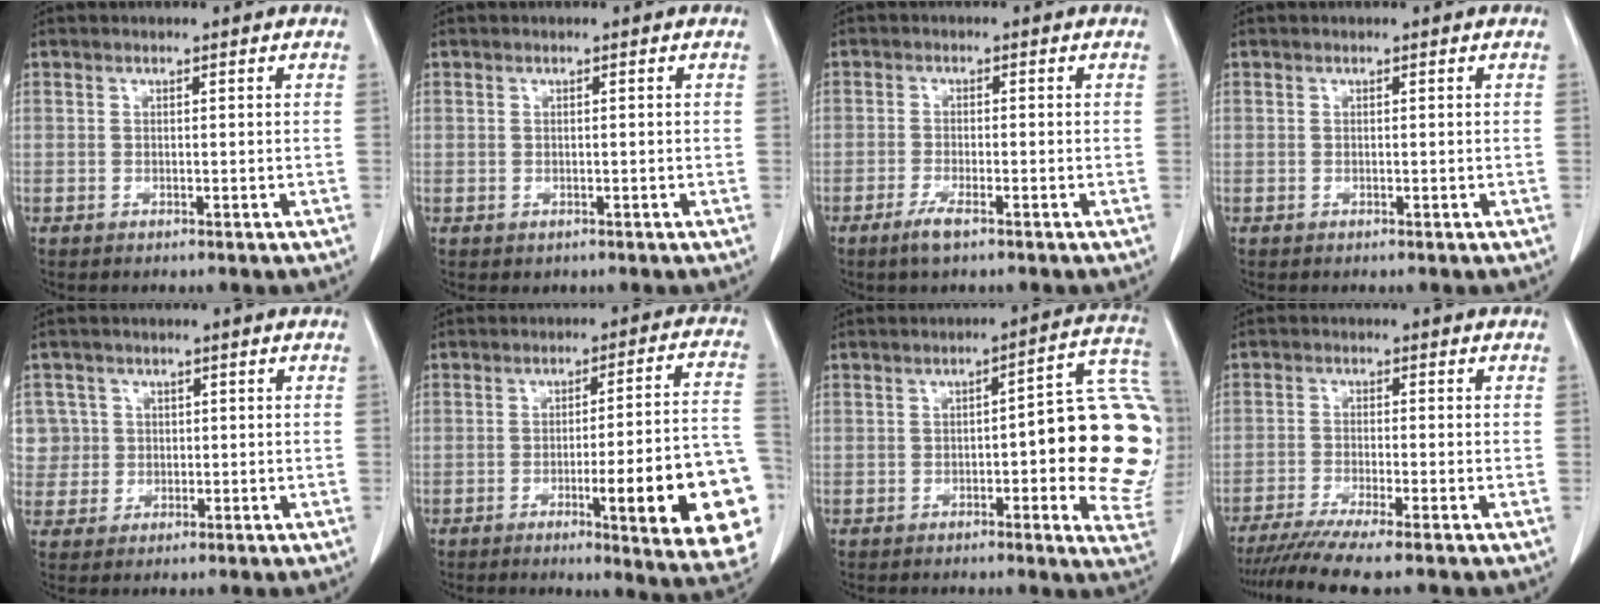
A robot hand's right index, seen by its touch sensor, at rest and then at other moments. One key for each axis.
{"total": 0.7, "fx": -0.1, "fy": 0.7, "fz": 0.0, "tx": 0.000, "ty": 0.003, "tz": -0.001}
{"total": 2.8, "fx": -1.9, "fy": 0.5, "fz": 2.0, "tx": -0.046, "ty": -0.003, "tz": -0.038}
{"total": 0.0}
{"total": 4.8, "fx": 1.0, "fy": 4.7, "fz": -0.3, "tx": 0.021, "ty": 0.014, "tz": 0.021}
{"total": 18.9, "fx": -5.8, "fy": 1.7, "fz": 17.9, "tx": -0.142, "ty": 0.011, "tz": -0.066}
{"total": 17.7, "fx": -0.2, "fy": 3.9, "fz": 17.3, "tx": -0.146, "ty": 0.024, "tz": -0.004}
{"total": 7.5, "fx": -6.2, "fy": -1.2, "fz": 4.0, "tx": -0.058, "ty": -0.023, "tz": -0.103}